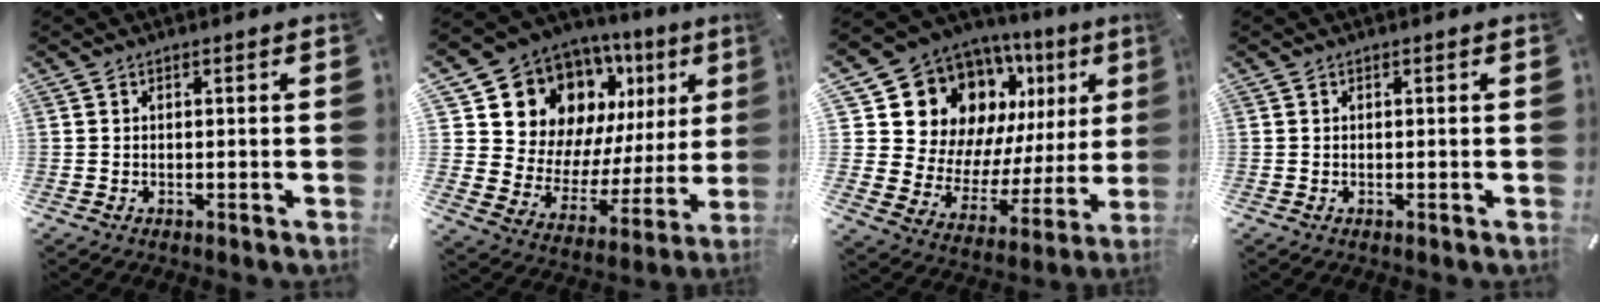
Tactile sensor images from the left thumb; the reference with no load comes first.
{"total": 15.8, "force": [10.5, 10.7, 5.0], "torque": [-0.082, -0.099, 0.199]}
{"total": 17.1, "force": [10.4, 12.1, 6.2], "torque": [-0.098, -0.100, 0.207]}
{"total": 0.0}